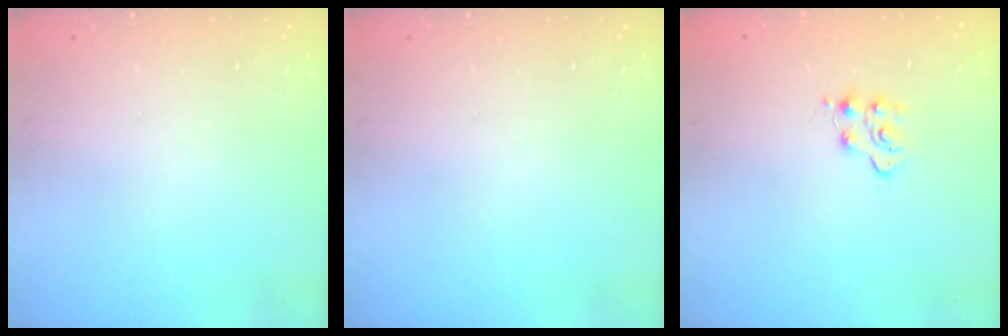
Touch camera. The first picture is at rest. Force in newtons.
{"total": 0.0}
{"total": 5.3, "press": 5.3, "slide": 0.6}